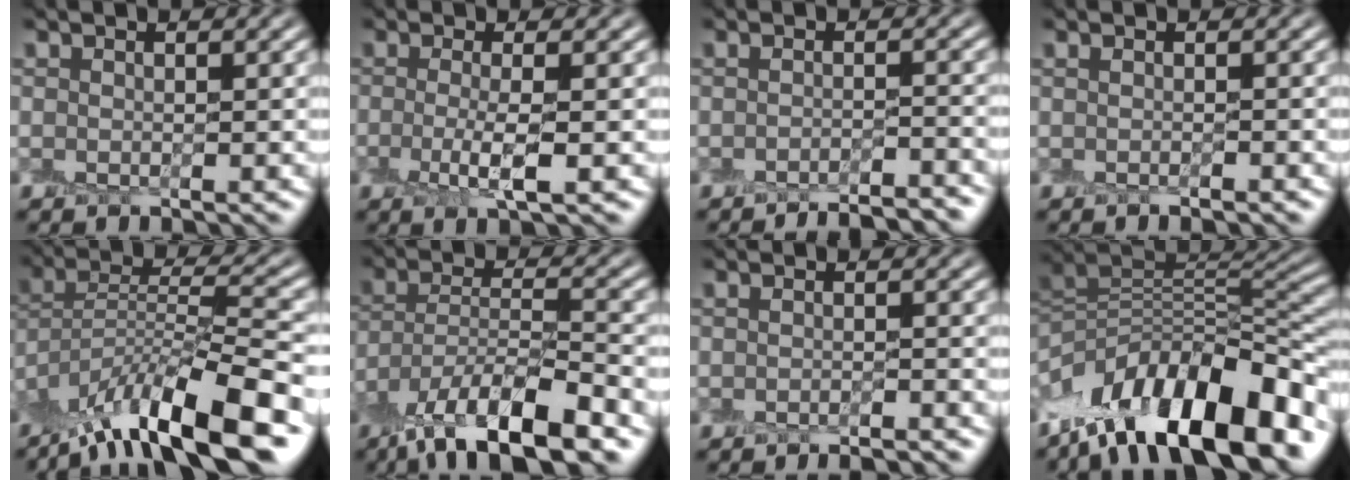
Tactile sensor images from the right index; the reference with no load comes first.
{"total": 2.9, "force": [-0.5, 0.5, 2.9], "torque": [-0.060, -0.009, -0.013]}
{"total": 4.2, "force": [-3.6, 0.5, 2.0], "torque": [-0.019, 0.004, -0.049]}
{"total": 0.7, "force": [-0.2, -0.1, 0.6], "torque": [-0.008, -0.002, -0.004]}
{"total": 13.1, "force": [-9.0, 3.1, 9.0], "torque": [-0.158, 0.018, -0.161]}
{"total": 10.9, "force": [-7.4, 3.0, 7.4], "torque": [-0.126, 0.006, -0.143]}
{"total": 2.0, "force": [-1.5, 0.2, 1.2], "torque": [-0.003, -0.001, -0.028]}
{"total": 14.4, "force": [-7.4, 5.7, 10.9], "torque": [-0.184, 0.028, -0.138]}